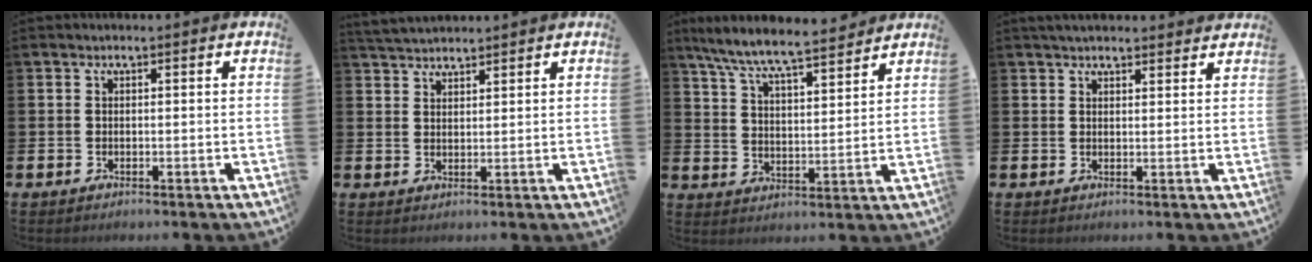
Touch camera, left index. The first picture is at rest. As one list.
[{"total": 3.4, "force": [3.3, 0.5, 0.3], "torque": [-0.014, -0.011, 0.063]}, {"total": 8.0, "force": [7.5, 0.5, 2.8], "torque": [-0.087, -0.042, 0.133]}, {"total": 3.1, "force": [2.9, 0.7, 0.6], "torque": [-0.010, -0.010, 0.052]}]